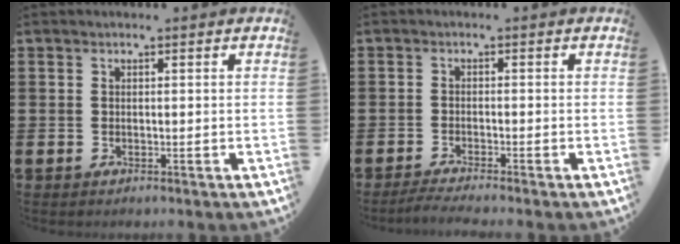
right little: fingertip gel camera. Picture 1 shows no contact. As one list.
[{"total": 1.6, "force": [-1.3, -0.1, 0.9], "torque": [-0.014, 0.001, -0.025]}]